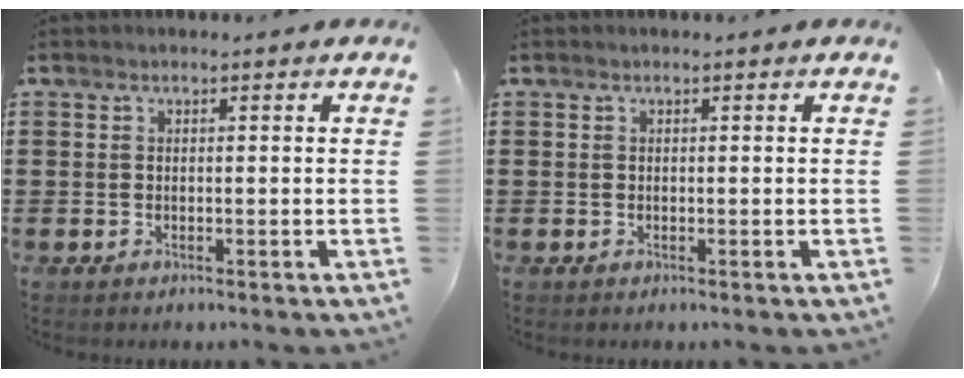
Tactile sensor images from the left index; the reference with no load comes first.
{"total": 0.0}